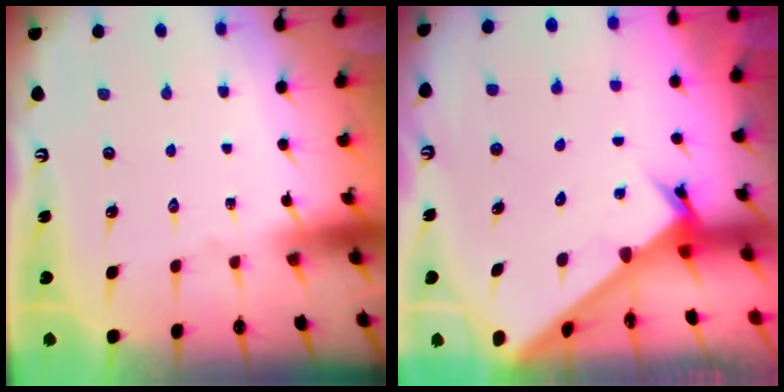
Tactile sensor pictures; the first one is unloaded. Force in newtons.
{"total": 2.7, "press": 2.7, "slide": 0.2}